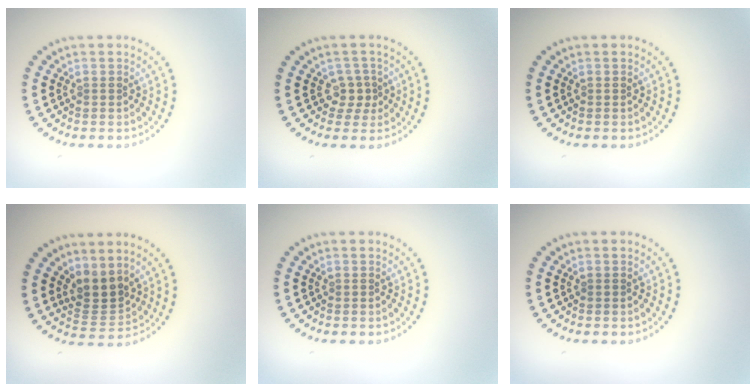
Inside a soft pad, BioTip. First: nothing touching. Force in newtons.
{"total": 1.7, "press": 1.2, "slide": 1.2}
{"total": 0.0}
{"total": 2.9, "press": 2.1, "slide": 2.0}
{"total": 0.0}
{"total": 0.0}